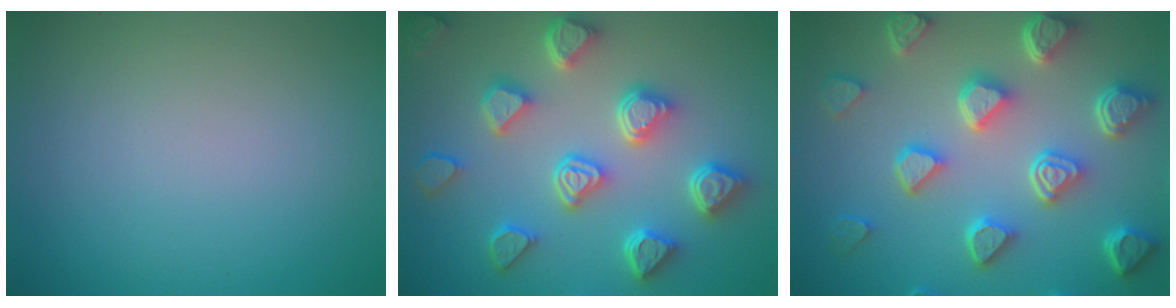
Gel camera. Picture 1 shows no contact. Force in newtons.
{"total": 7.0, "press": 5.8, "slide": 4.0}
{"total": 7.6, "press": 5.8, "slide": 4.9}